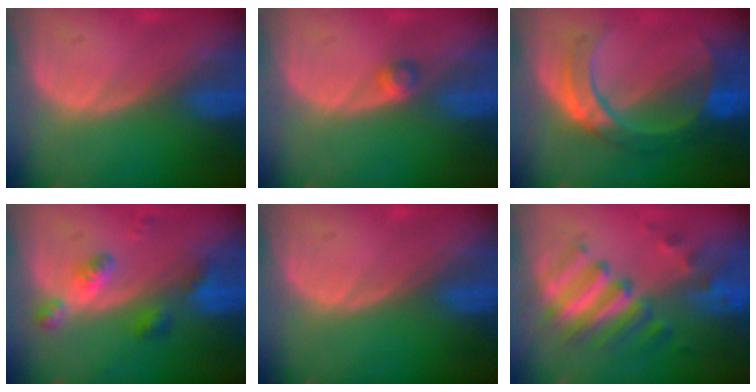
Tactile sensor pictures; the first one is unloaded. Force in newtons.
{"total": 1.8, "press": 1.6, "slide": 0.8}
{"total": 7.3, "press": 7.3, "slide": 0.2}
{"total": 5.6, "press": 4.9, "slide": 2.7}
{"total": 0.0}
{"total": 7.7, "press": 7.6, "slide": 0.9}